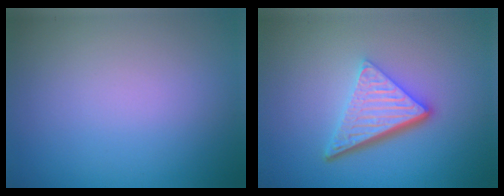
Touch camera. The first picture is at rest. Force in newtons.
{"total": 5.6, "press": 3.7, "slide": 4.2}